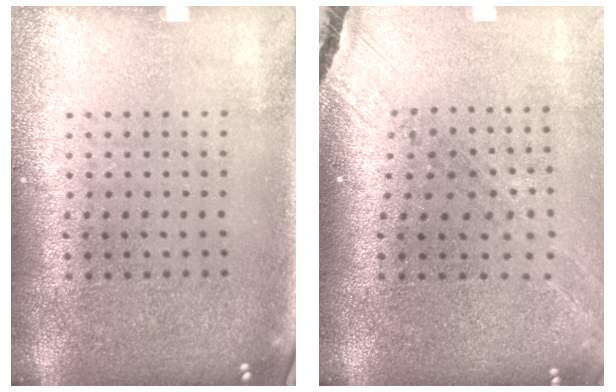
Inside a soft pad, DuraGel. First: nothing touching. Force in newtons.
{"total": 1.5, "press": 1.5, "slide": 0.4}